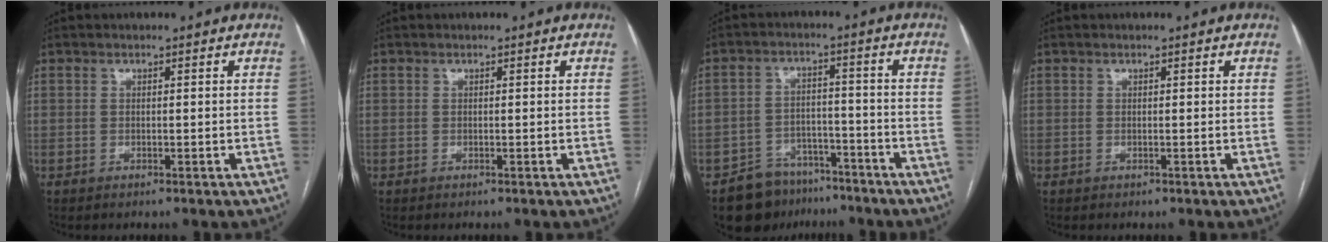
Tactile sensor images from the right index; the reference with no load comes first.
{"total": 0.0}
{"total": 8.7, "force": [-6.8, 5.2, 1.2], "torque": [-0.010, 0.021, -0.105]}
{"total": 0.0}